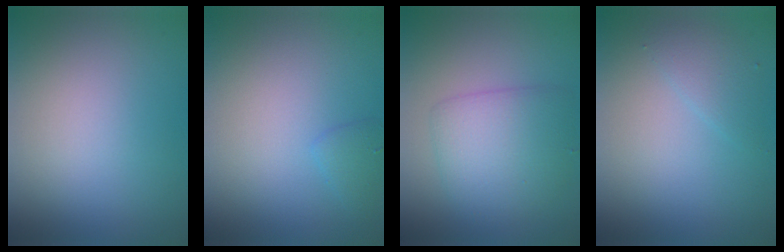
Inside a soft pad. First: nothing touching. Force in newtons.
{"total": 1.1, "press": 1.1, "slide": 0.1}
{"total": 4.8, "press": 4.8, "slide": 0.1}
{"total": 1.6, "press": 1.6, "slide": 0.3}